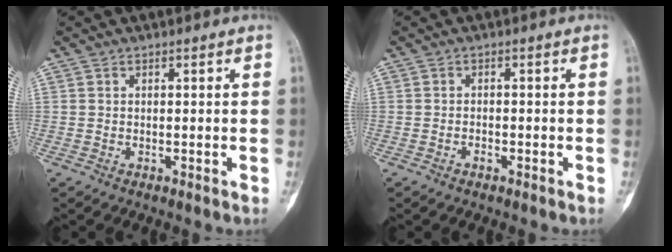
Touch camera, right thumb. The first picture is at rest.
{"total": 1.1, "force": [-0.7, 0.6, 0.6], "torque": [-0.008, 0.006, -0.012]}